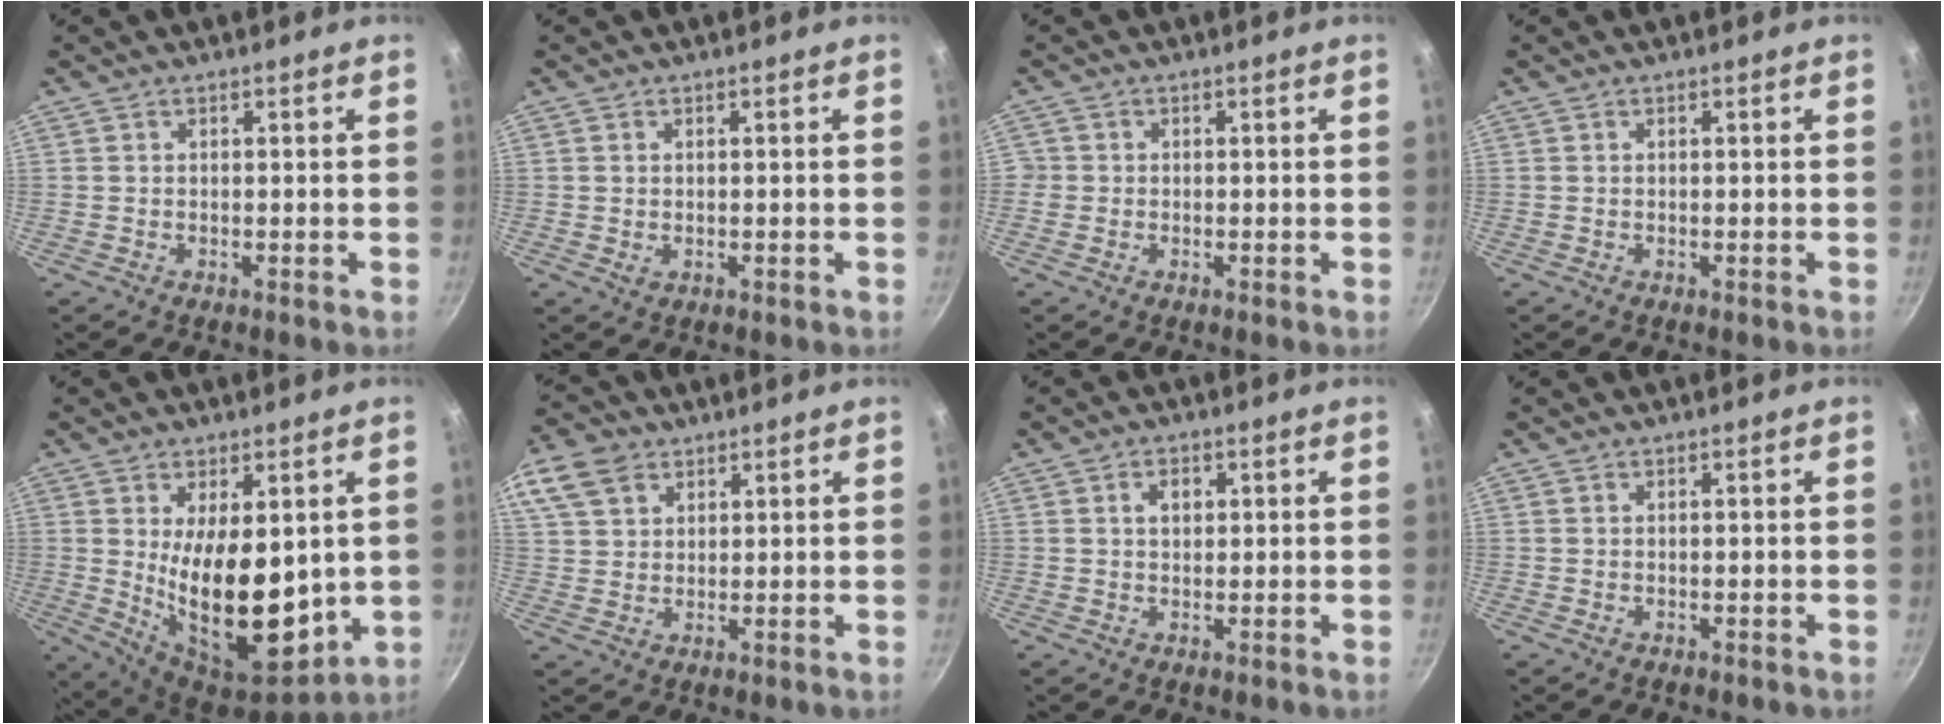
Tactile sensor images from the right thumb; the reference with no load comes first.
{"total": 1.0, "force": [0.1, 0.7, 0.6], "torque": [-0.009, -0.003, 0.002]}
{"total": 1.3, "force": [-0.3, 1.3, 0.2], "torque": [0.000, 0.003, -0.007]}
{"total": 0.0}
{"total": 18.4, "force": [1.0, 9.6, 15.6], "torque": [-0.220, -0.044, 0.039]}
{"total": 11.1, "force": [5.8, 7.8, 5.4], "torque": [-0.109, 0.008, 0.108]}
{"total": 2.9, "force": [0.8, 2.1, 1.9], "torque": [-0.016, 0.002, 0.013]}
{"total": 0.0}